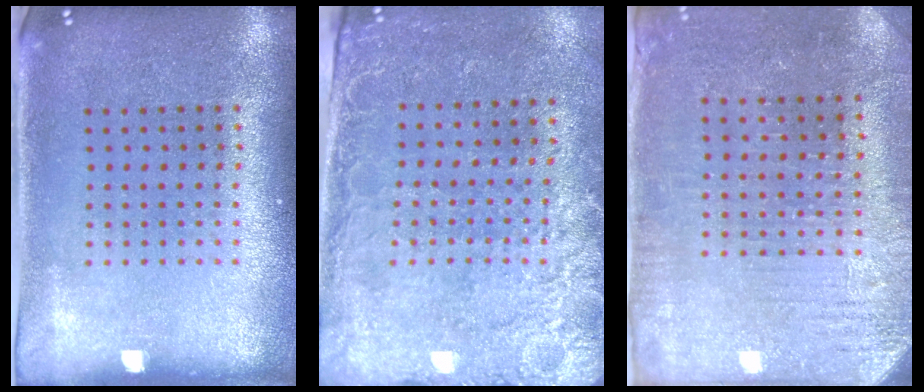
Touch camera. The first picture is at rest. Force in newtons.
{"total": 2.6, "press": 2.3, "slide": 1.3}
{"total": 3.0, "press": 2.8, "slide": 0.8}